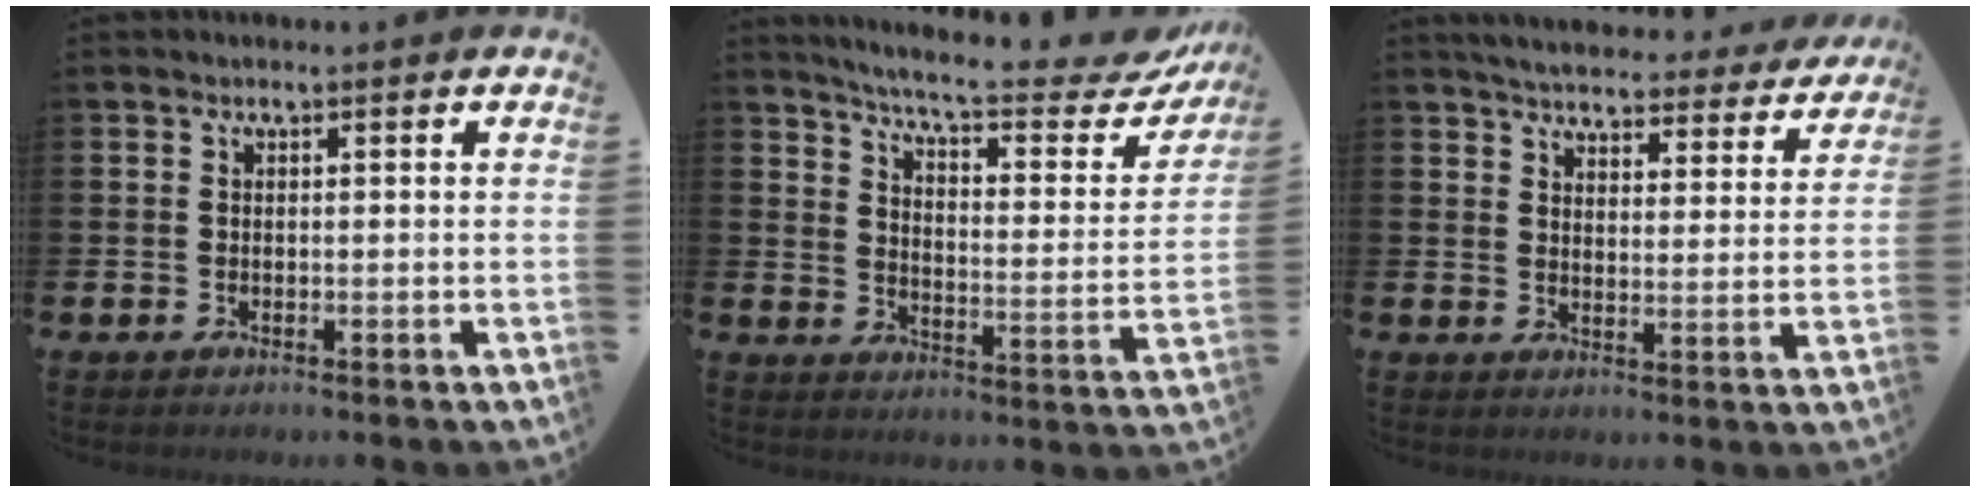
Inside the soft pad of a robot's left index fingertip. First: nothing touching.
{"total": 8.0, "force": [7.0, 0.6, 3.9], "torque": [-0.092, -0.050, 0.111]}
{"total": 4.8, "force": [4.6, 0.6, 0.9], "torque": [-0.036, -0.033, 0.078]}